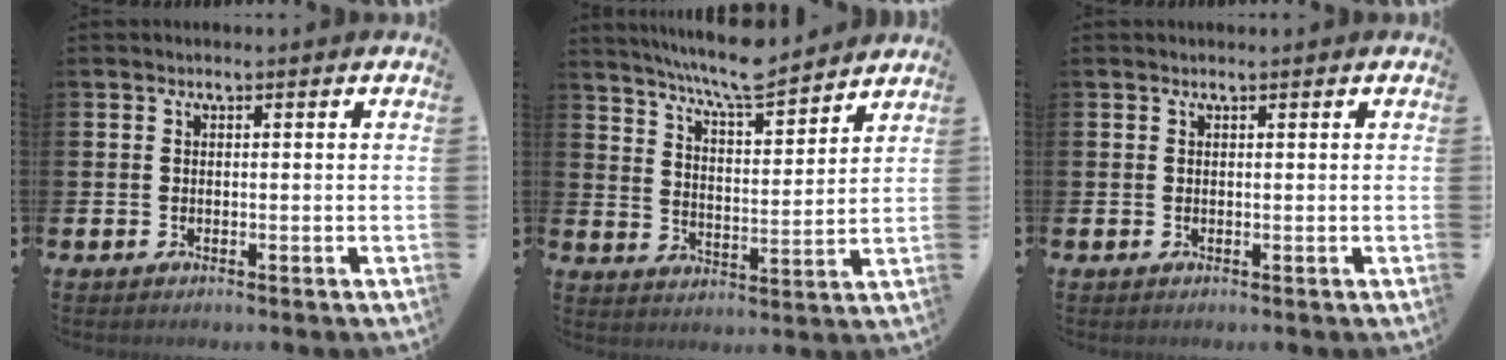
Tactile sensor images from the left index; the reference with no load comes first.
{"total": 8.1, "force": [7.7, 0.6, 2.5], "torque": [-0.067, -0.049, 0.137]}
{"total": 0.0}